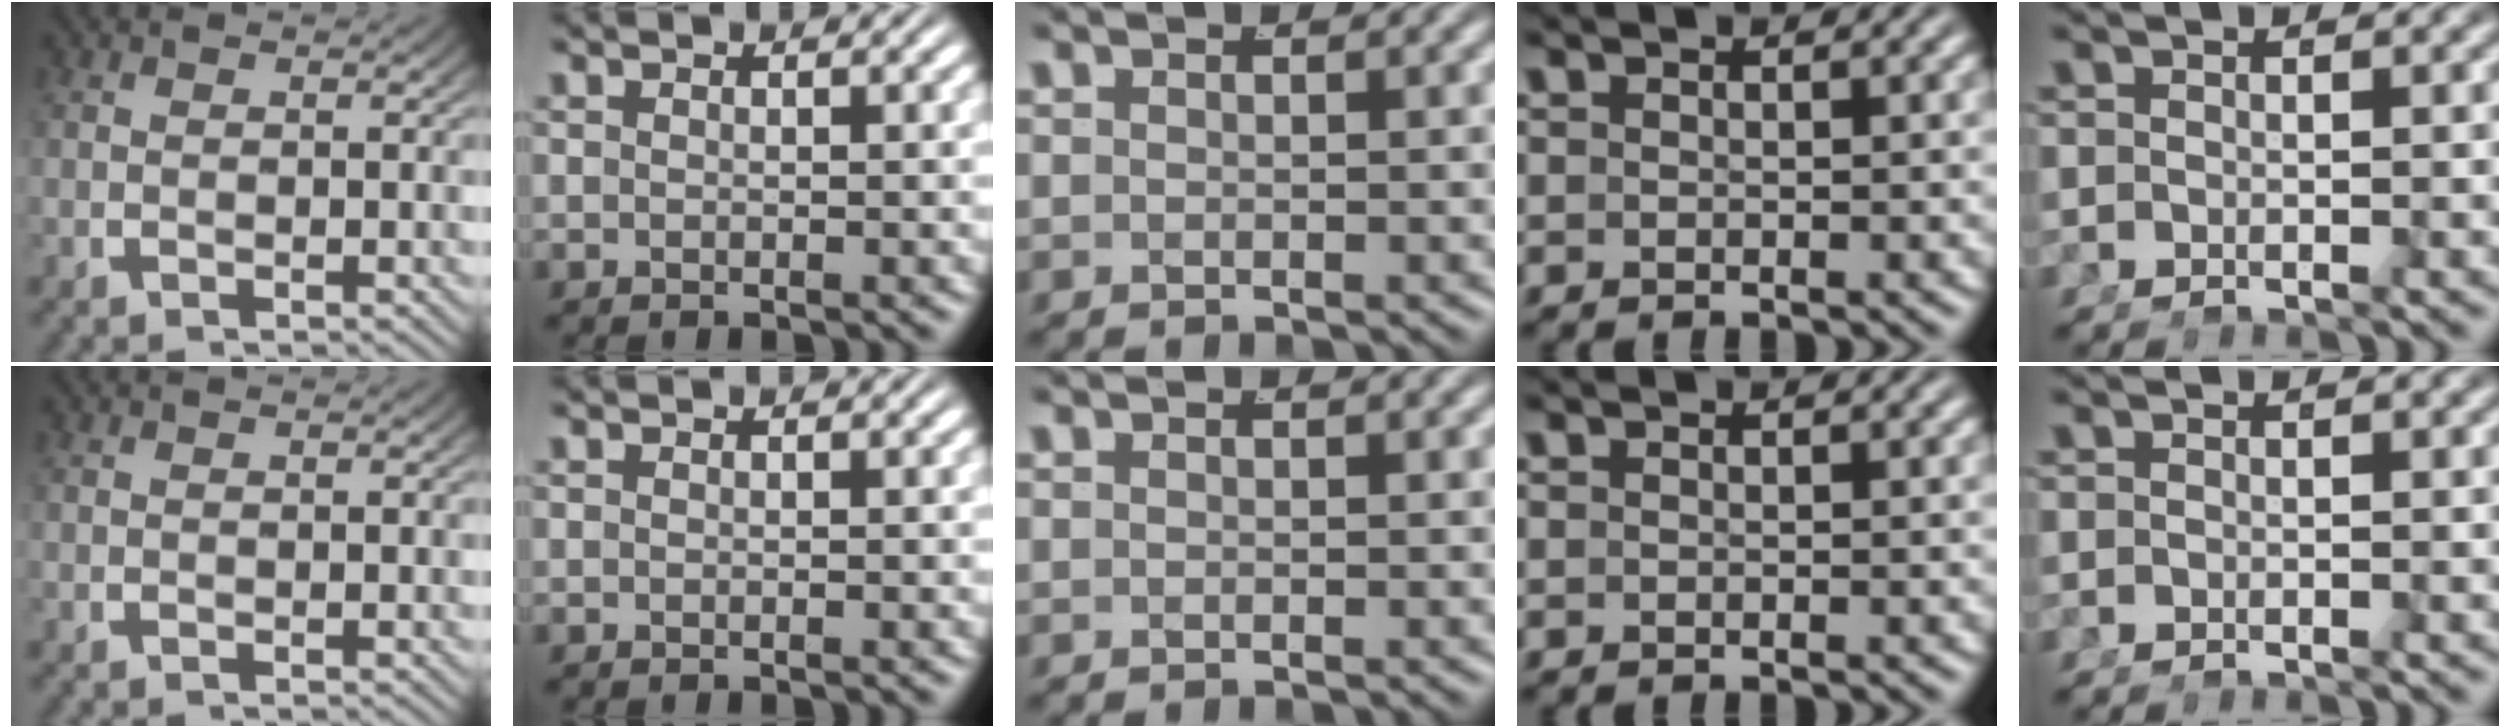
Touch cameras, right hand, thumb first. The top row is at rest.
{}